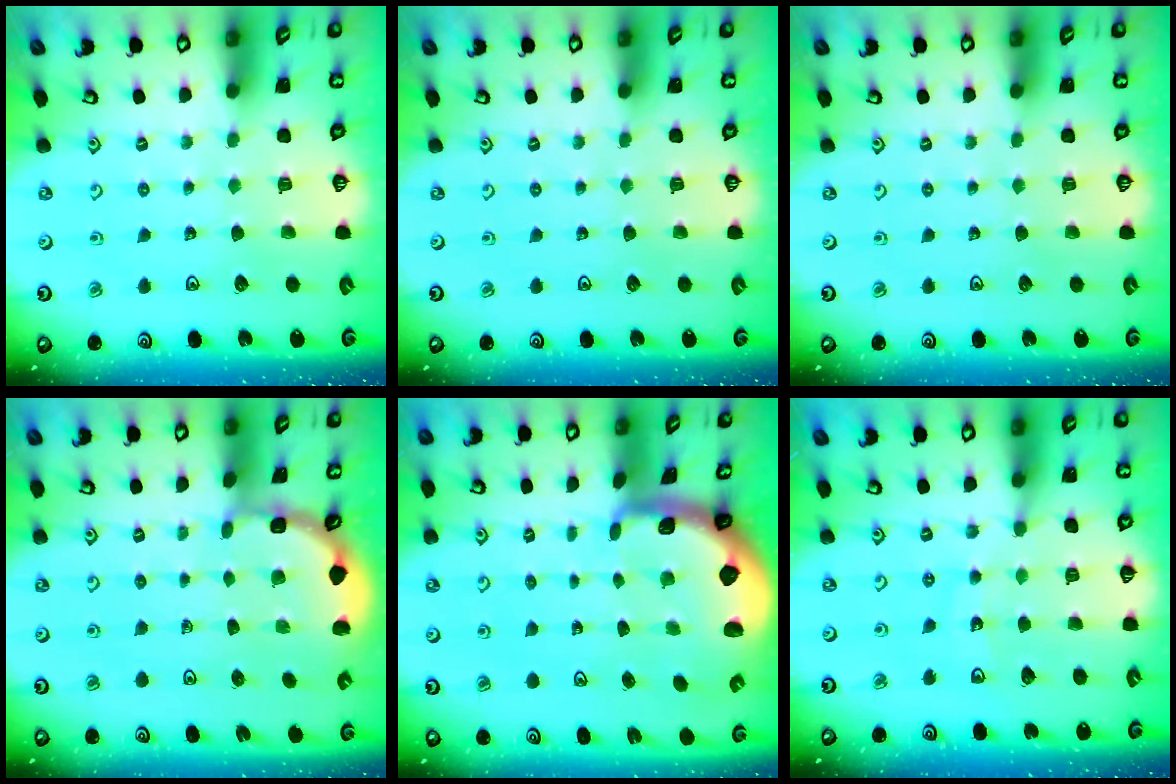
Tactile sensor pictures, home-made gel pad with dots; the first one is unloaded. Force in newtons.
{"total": 0.0}
{"total": 0.0}
{"total": 2.0, "press": 2.0, "slide": 0.1}
{"total": 2.6, "press": 2.5, "slide": 0.6}
{"total": 11.5, "press": 11.0, "slide": 3.3}